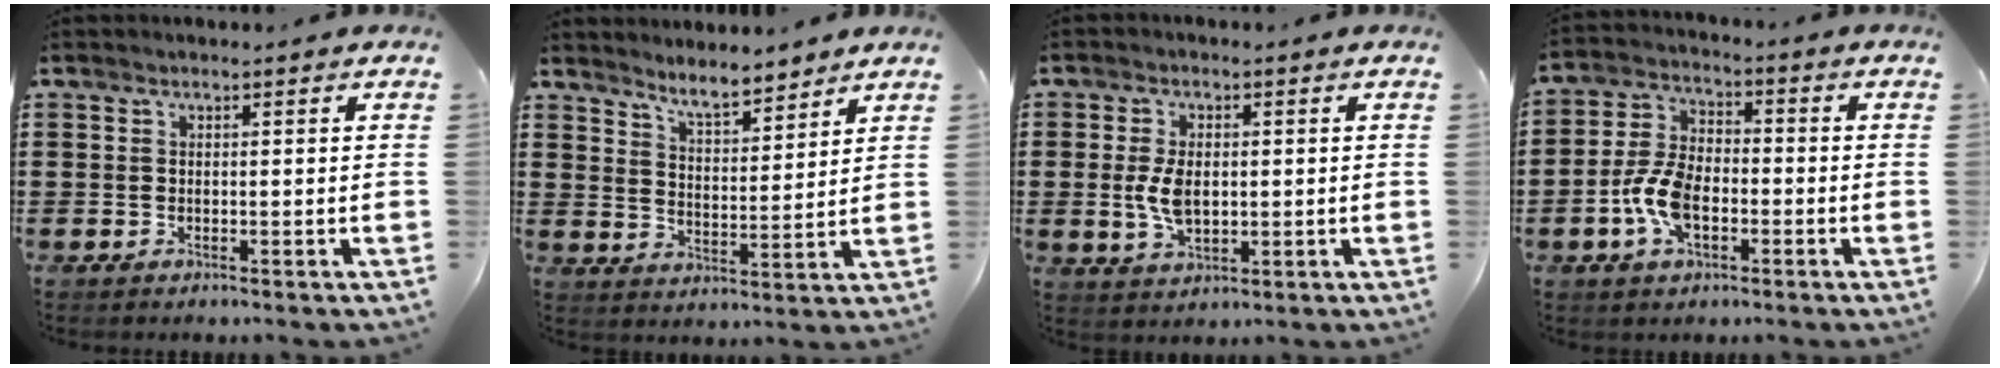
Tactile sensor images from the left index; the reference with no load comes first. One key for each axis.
{"total": 5.4, "fx": 5.2, "fy": 0.5, "fz": 1.5, "tx": -0.046, "ty": -0.020, "tz": 0.095}
{"total": 5.6, "fx": 0.2, "fy": 3.0, "fz": 4.7, "tx": -0.112, "ty": 0.001, "tz": -0.003}
{"total": 8.0, "fx": -2.5, "fy": 4.4, "fz": 6.1, "tx": -0.145, "ty": 0.001, "tz": -0.051}